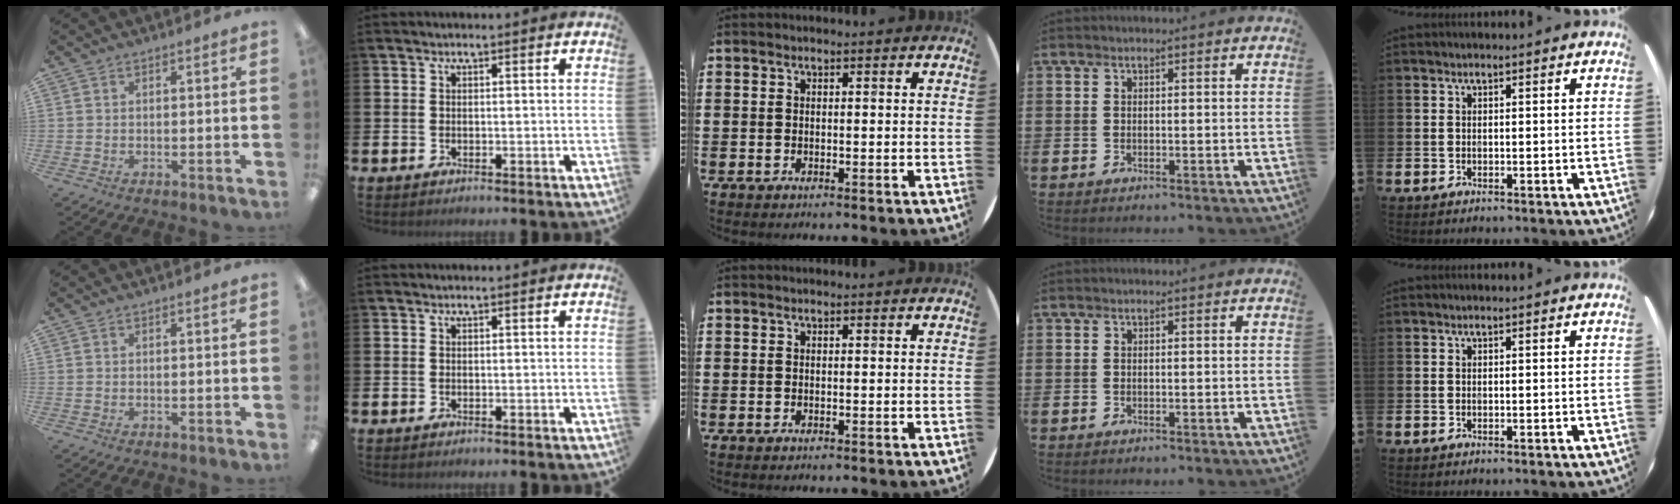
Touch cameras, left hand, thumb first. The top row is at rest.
{}